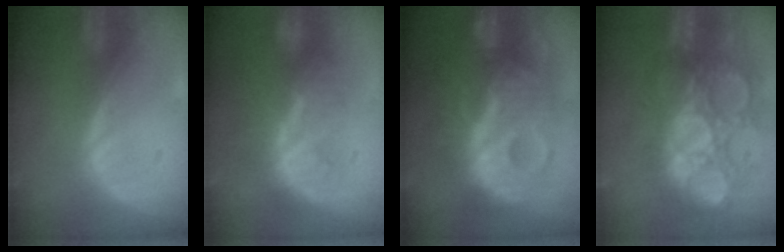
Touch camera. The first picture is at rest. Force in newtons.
{"total": 8.4, "press": 7.6, "slide": 3.6}
{"total": 13.4, "press": 13.4, "slide": 1.0}
{"total": 12.9, "press": 12.0, "slide": 4.8}